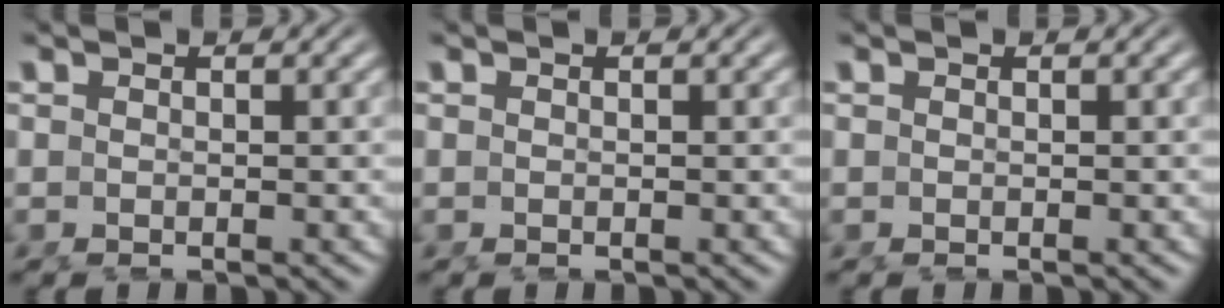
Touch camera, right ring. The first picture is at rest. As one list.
[{"total": 0.0}, {"total": 0.0}]